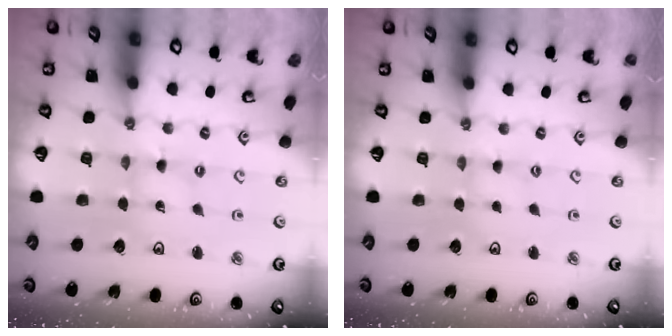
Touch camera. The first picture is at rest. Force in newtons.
{"total": 0.0}